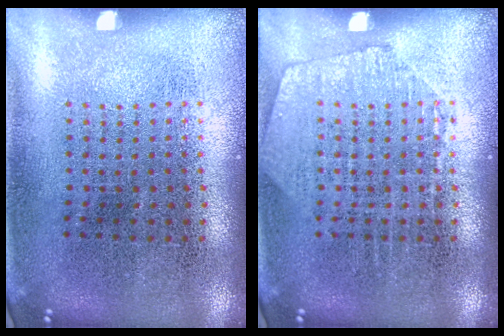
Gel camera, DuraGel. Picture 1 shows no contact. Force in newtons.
{"total": 1.2, "press": 1.2, "slide": 0.2}